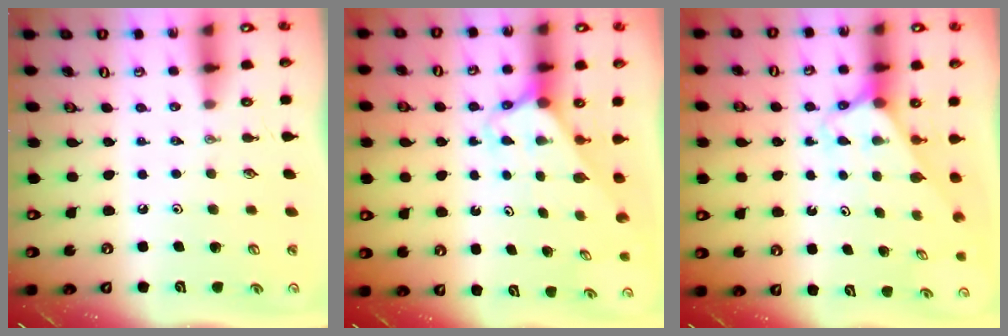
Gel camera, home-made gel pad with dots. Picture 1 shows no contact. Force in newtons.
{"total": 2.5, "press": 2.5, "slide": 0.1}
{"total": 2.5, "press": 2.5, "slide": 0.2}